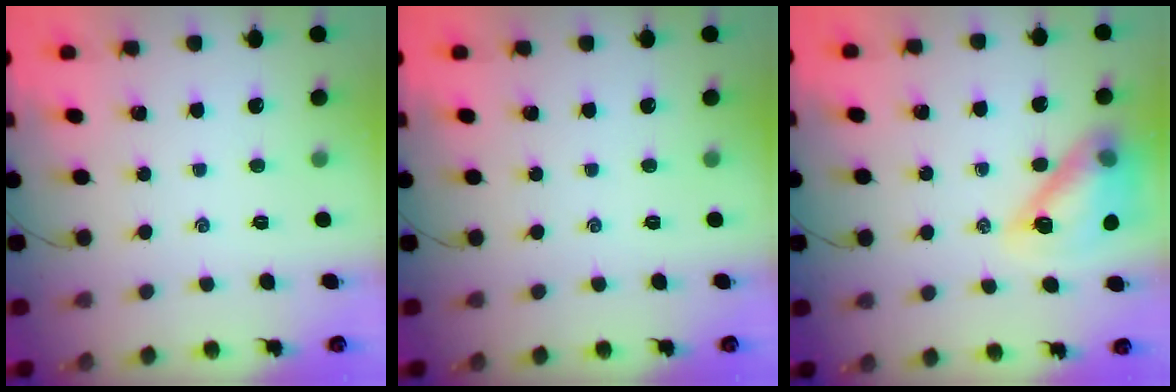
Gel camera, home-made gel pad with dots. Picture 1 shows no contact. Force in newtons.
{"total": 0.0}
{"total": 14.4, "press": 13.8, "slide": 4.1}